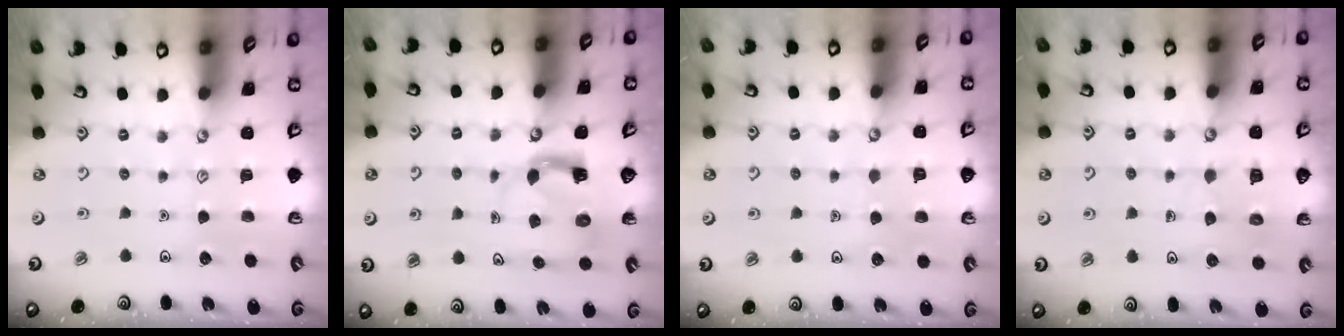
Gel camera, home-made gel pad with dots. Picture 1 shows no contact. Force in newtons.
{"total": 3.9, "press": 3.8, "slide": 0.7}
{"total": 3.9, "press": 3.9, "slide": 0.3}
{"total": 5.9, "press": 5.9, "slide": 0.6}